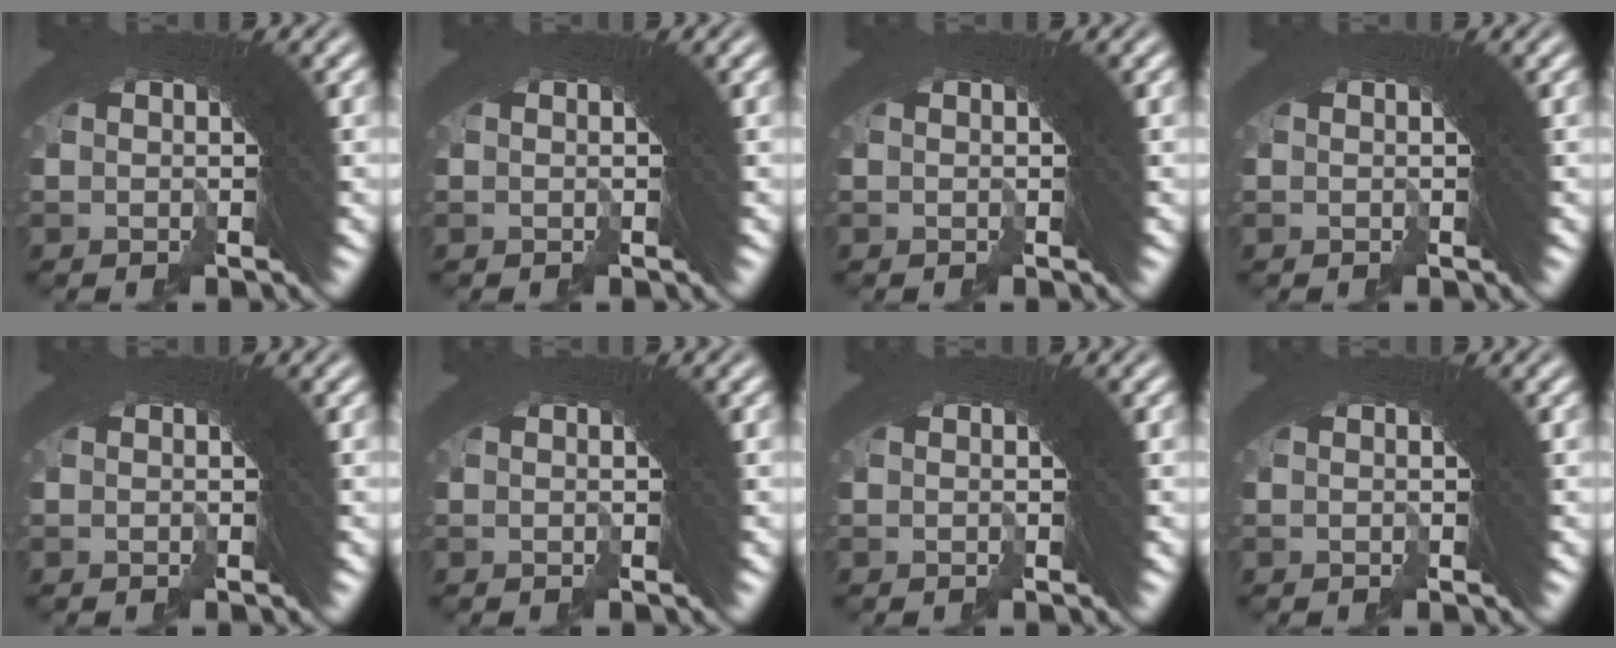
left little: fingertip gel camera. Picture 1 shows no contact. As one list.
[{"total": 0.0}, {"total": 0.0}, {"total": 0.0}, {"total": 0.0}, {"total": 0.0}, {"total": 0.0}, {"total": 0.0}]